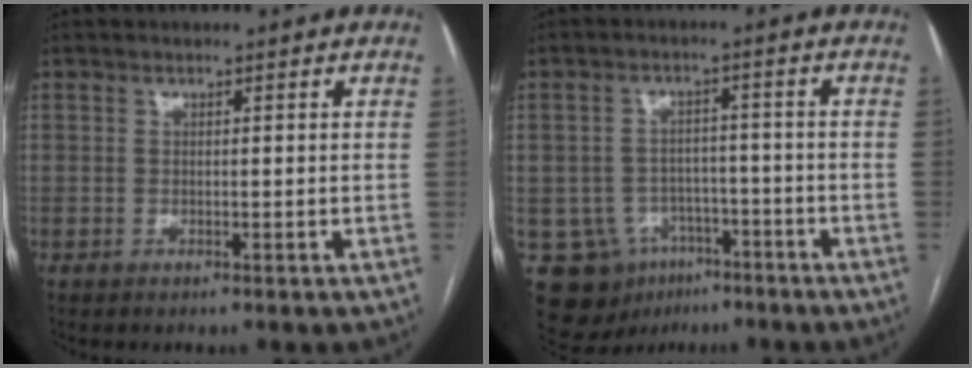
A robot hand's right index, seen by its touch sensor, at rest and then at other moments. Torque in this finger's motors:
{"motor_torque": [-0.41, 0.22, -0.80, -0.21]}